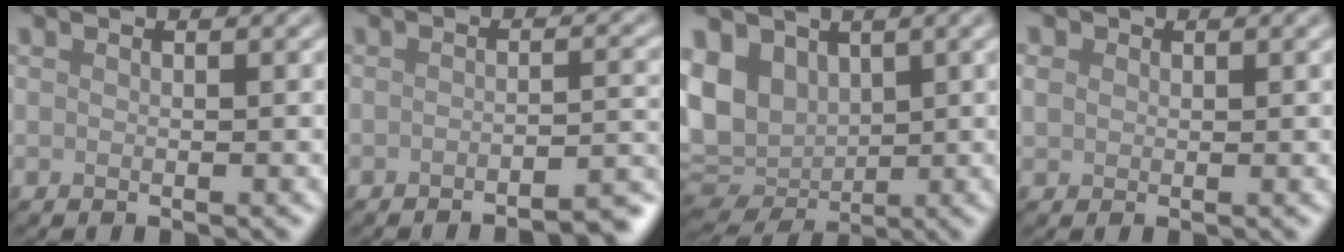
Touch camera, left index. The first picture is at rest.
{"total": 3.9, "force": [-3.1, 0.7, 2.3], "torque": [-0.018, 0.011, -0.042]}
{"total": 8.8, "force": [1.1, 6.9, 5.4], "torque": [-0.099, -0.003, 0.035]}
{"total": 1.3, "force": [0.4, 1.2, 0.4], "torque": [-0.006, 0.002, 0.005]}